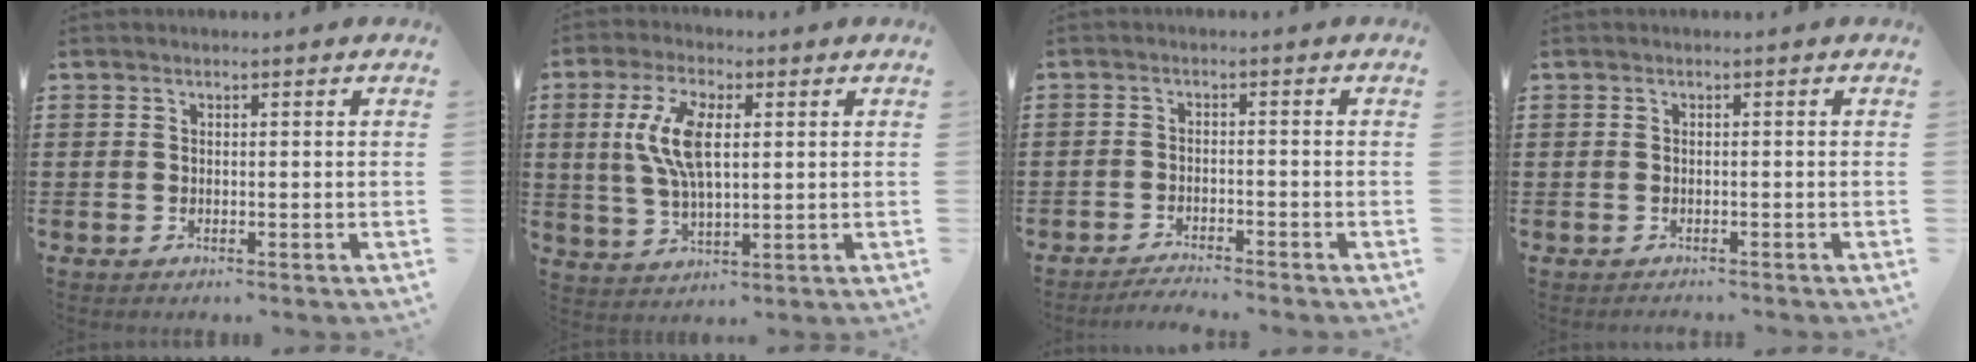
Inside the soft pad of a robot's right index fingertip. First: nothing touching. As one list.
[{"total": 9.0, "force": [1.6, 3.9, 7.9], "torque": [-0.178, 0.004, 0.023]}, {"total": 1.6, "force": [-1.6, 0.1, 0.0], "torque": [-0.005, 0.003, -0.032]}, {"total": 0.6, "force": [-0.6, 0.2, -0.1], "torque": [0.001, 0.002, -0.013]}]